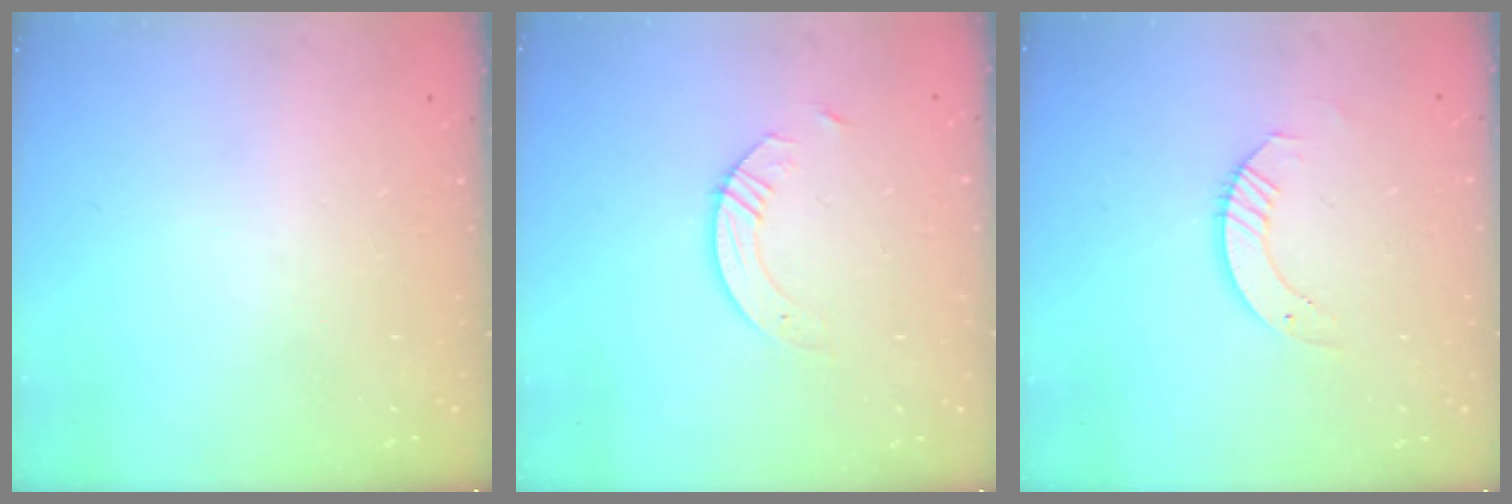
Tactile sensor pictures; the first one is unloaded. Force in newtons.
{"total": 4.7, "press": 4.7, "slide": 0.5}
{"total": 4.8, "press": 4.8, "slide": 0.5}